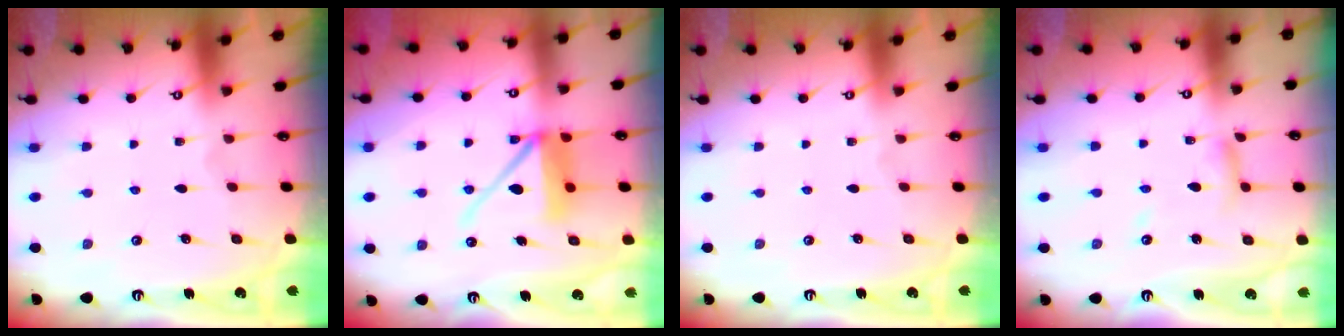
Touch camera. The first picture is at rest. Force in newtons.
{"total": 11.4, "press": 11.3, "slide": 1.5}
{"total": 0.0}
{"total": 7.1, "press": 7.1, "slide": 0.5}